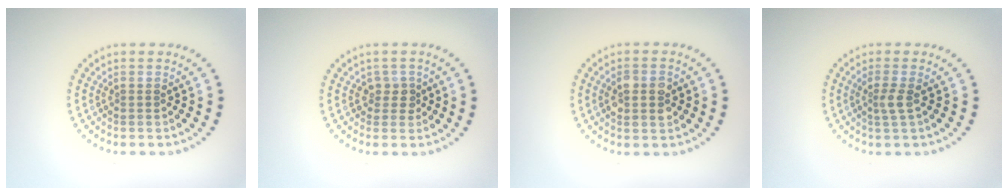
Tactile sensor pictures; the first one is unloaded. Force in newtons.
{"total": 1.5, "press": 1.2, "slide": 0.9}
{"total": 2.8, "press": 2.8, "slide": 0.2}
{"total": 1.6, "press": 1.2, "slide": 1.0}